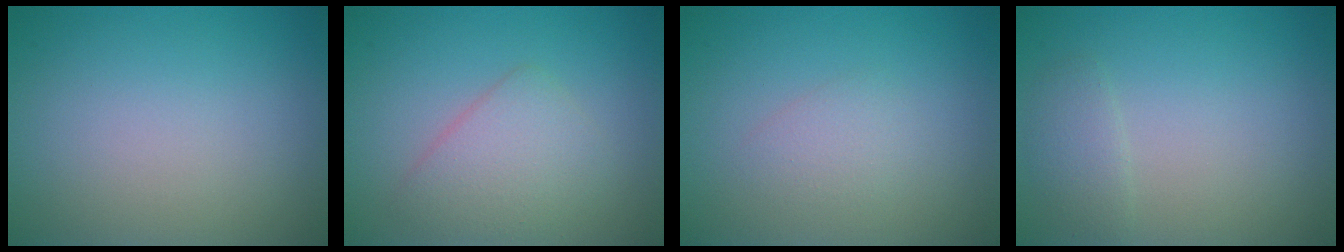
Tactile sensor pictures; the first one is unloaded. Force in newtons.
{"total": 3.2, "press": 3.2, "slide": 0.2}
{"total": 1.4, "press": 1.4, "slide": 0.0}
{"total": 1.4, "press": 1.4, "slide": 0.1}